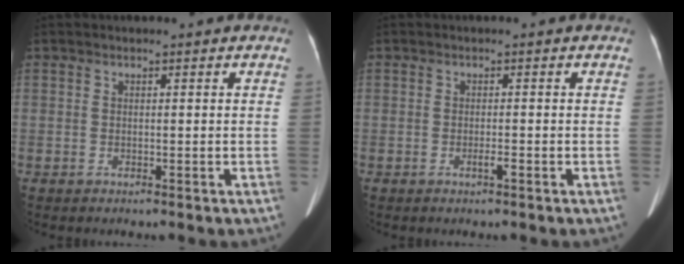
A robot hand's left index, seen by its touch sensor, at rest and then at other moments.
{"total": 1.0, "force": [-0.6, 0.0, 0.8], "torque": [-0.015, 0.000, -0.012]}